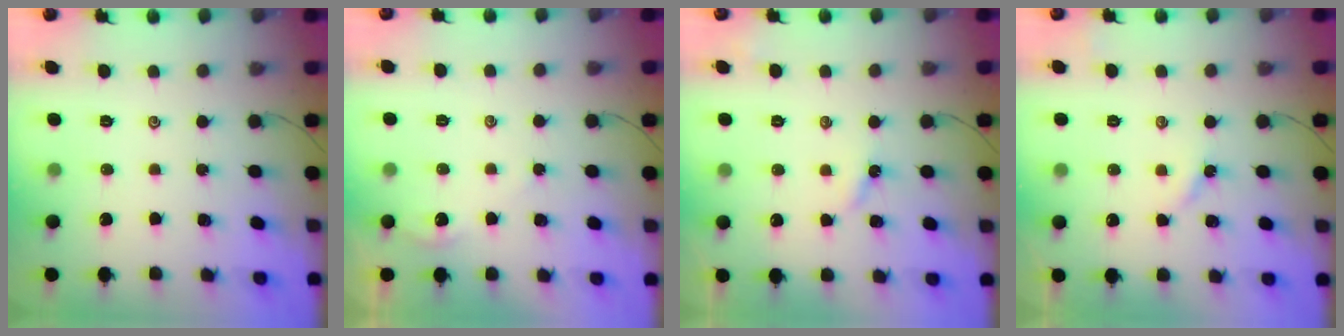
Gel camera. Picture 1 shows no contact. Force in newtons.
{"total": 0.6, "press": 0.5, "slide": 0.3}
{"total": 2.7, "press": 2.7, "slide": 0.4}
{"total": 2.5, "press": 2.5, "slide": 0.3}